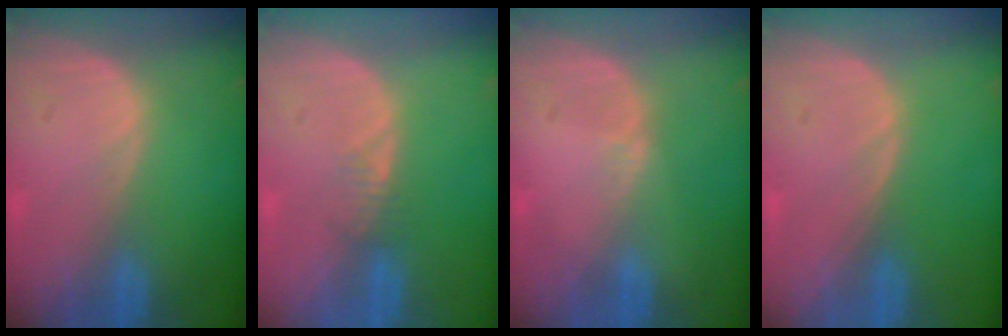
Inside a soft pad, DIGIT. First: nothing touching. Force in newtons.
{"total": 1.5, "press": 1.5, "slide": 0.2}
{"total": 0.6, "press": 0.6, "slide": 0.2}
{"total": 0.0}